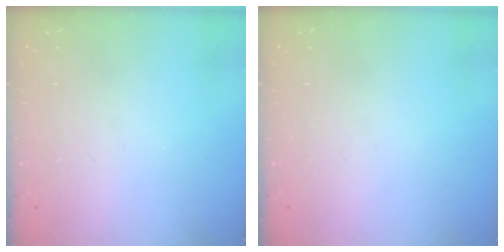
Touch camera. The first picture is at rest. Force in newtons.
{"total": 0.0}